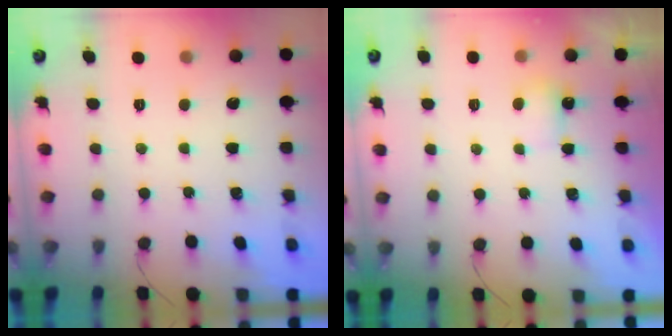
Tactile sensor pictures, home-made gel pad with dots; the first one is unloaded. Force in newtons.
{"total": 3.0, "press": 2.9, "slide": 0.8}